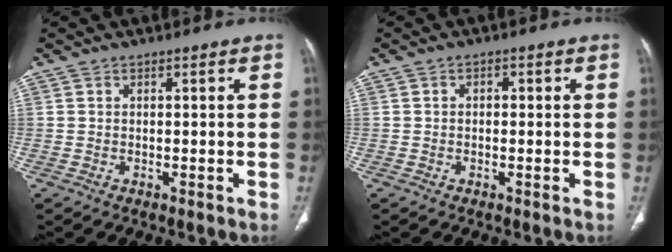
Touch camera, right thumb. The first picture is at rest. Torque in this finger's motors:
{"motor_torque": [-0.14, -0.01, -0.19, 0.02, 0.07]}